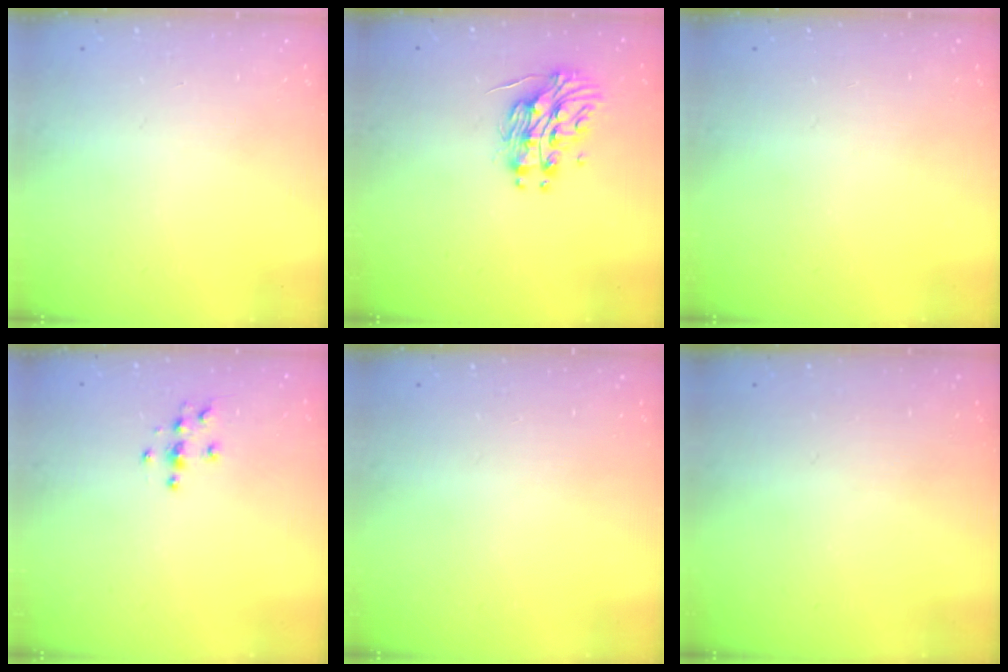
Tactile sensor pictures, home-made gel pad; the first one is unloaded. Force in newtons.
{"total": 13.2, "press": 13.2, "slide": 0.8}
{"total": 0.0}
{"total": 3.9, "press": 3.8, "slide": 0.4}
{"total": 0.0}
{"total": 0.0}